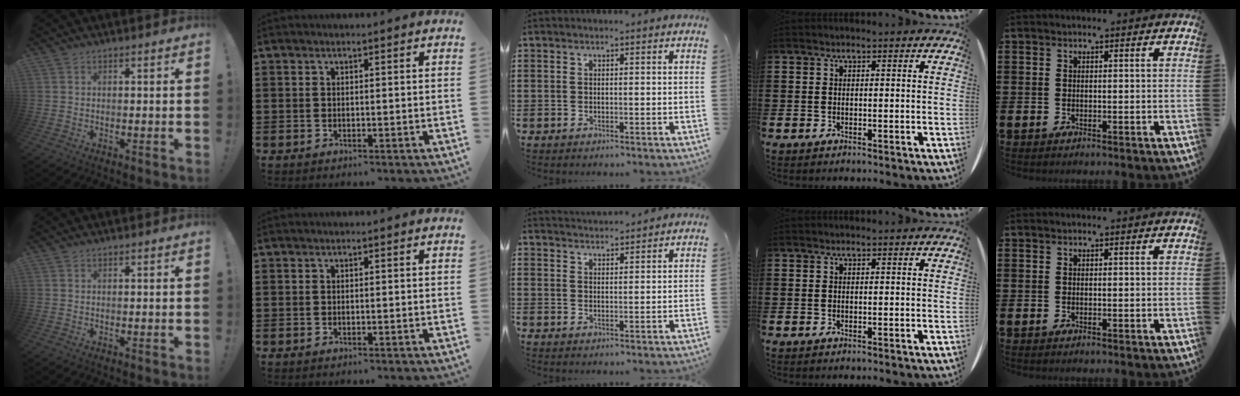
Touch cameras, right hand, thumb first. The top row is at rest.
{"middle": {"total": 2.4, "force": [2.4, 0.0, -0.2], "torque": [-0.004, -0.004, 0.046]}}